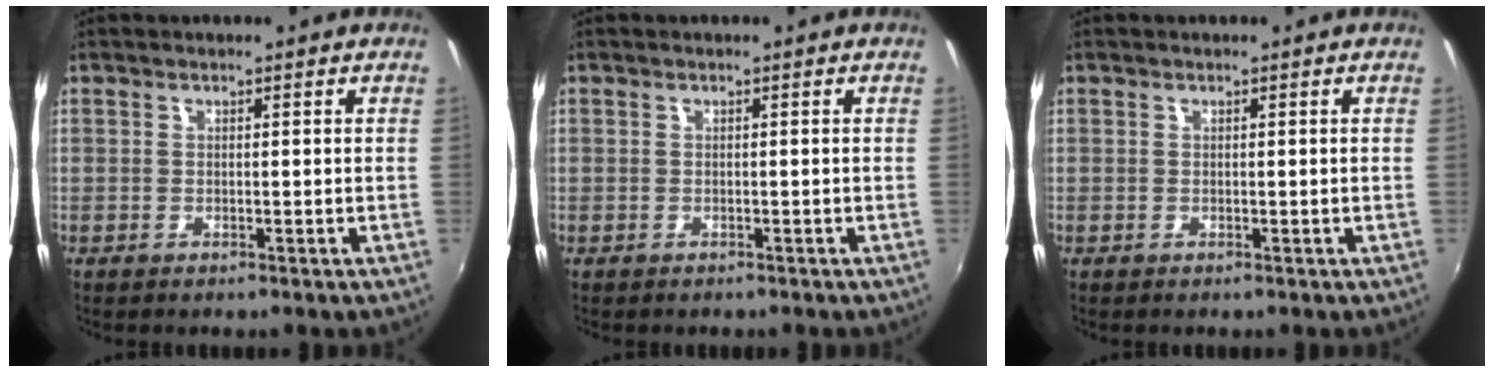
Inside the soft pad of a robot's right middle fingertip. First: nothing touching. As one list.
[{"total": 0.7, "force": [-0.5, 0.5, 0.0], "torque": [-0.002, -0.001, -0.007]}, {"total": 0.0}]